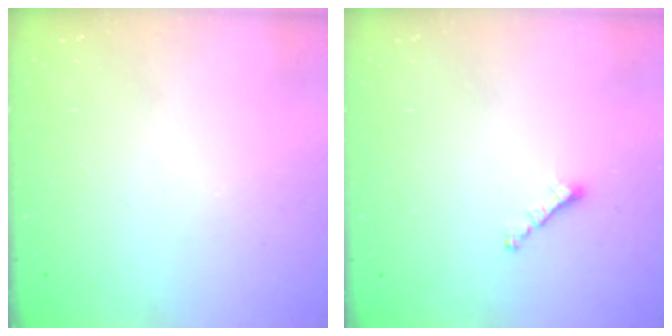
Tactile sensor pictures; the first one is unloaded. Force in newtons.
{"total": 1.6, "press": 1.5, "slide": 0.5}